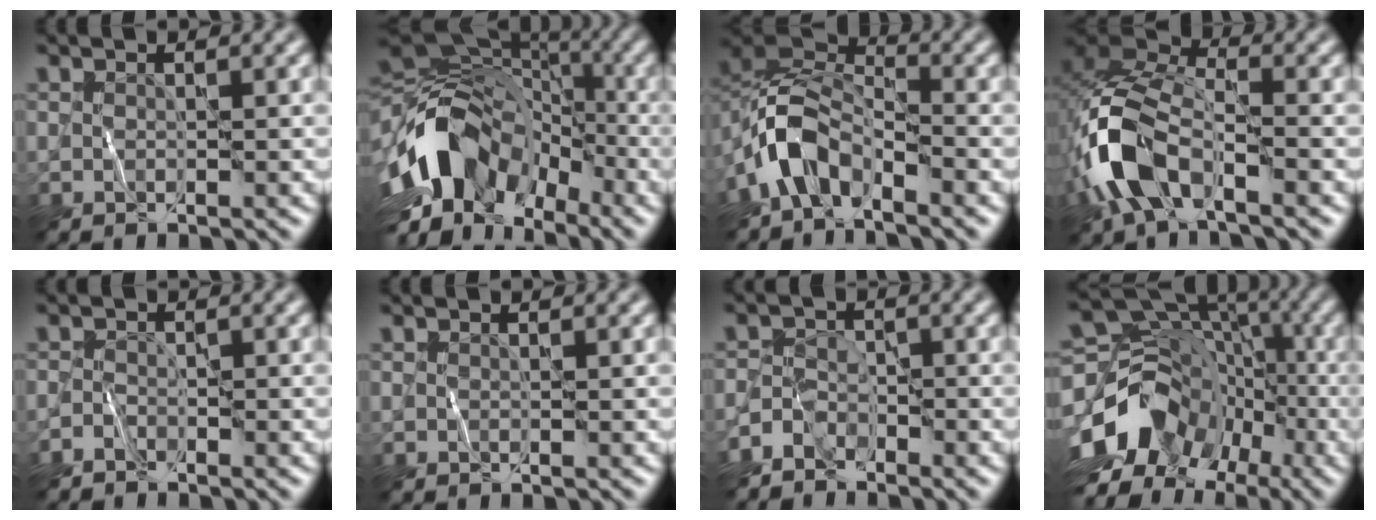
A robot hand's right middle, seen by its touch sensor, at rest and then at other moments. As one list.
[{"total": 13.4, "force": [-4.7, 8.8, 8.9], "torque": [-0.164, 0.013, -0.102]}, {"total": 5.4, "force": [-3.3, 2.9, 3.2], "torque": [-0.051, 0.007, -0.075]}, {"total": 9.3, "force": [-4.0, 4.8, 6.8], "torque": [-0.150, 0.004, -0.086]}, {"total": 1.2, "force": [-1.2, 0.3, 0.1], "torque": [-0.002, 0.003, -0.028]}, {"total": 0.0}, {"total": 2.9, "force": [-2.5, 1.4, 0.5], "torque": [-0.003, 0.000, -0.060]}, {"total": 12.9, "force": [-5.1, 9.9, 6.5], "torque": [-0.117, -0.013, -0.076]}]